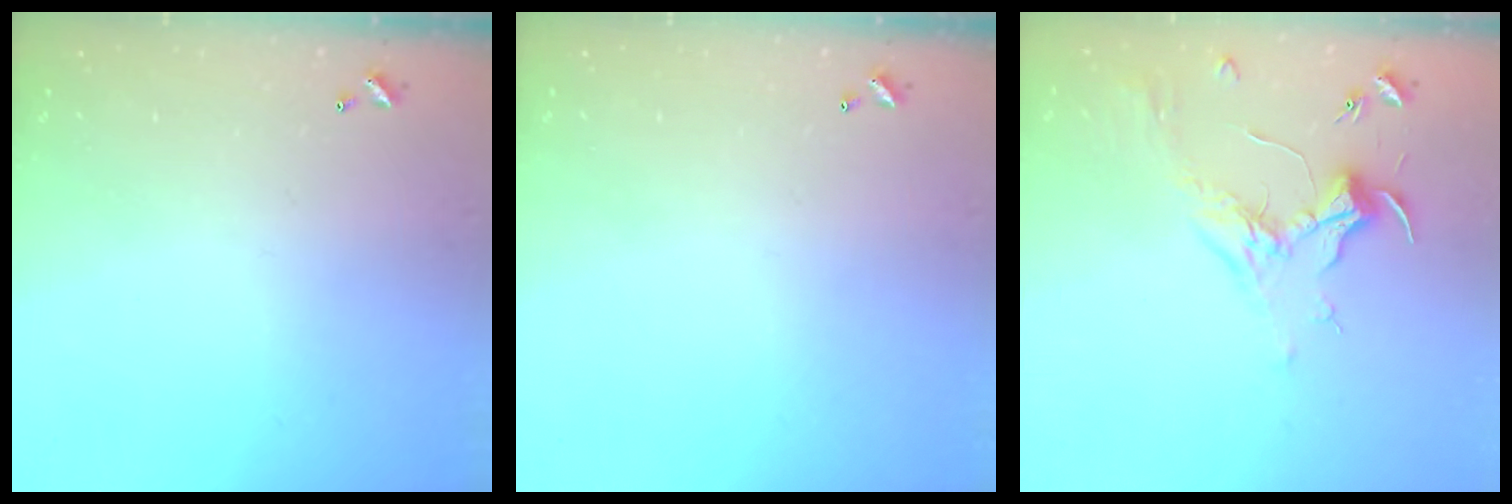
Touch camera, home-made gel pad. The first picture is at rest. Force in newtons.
{"total": 0.0}
{"total": 1.9, "press": 1.7, "slide": 0.7}